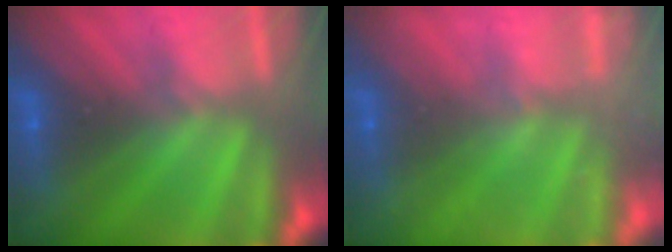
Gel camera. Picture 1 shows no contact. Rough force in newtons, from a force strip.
{"total": 2.4}